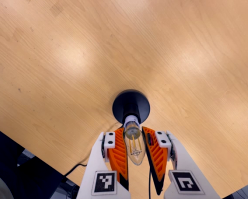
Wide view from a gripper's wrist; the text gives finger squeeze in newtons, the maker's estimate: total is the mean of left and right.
{"total": 22.2, "left": 23.4, "right": 21.0}